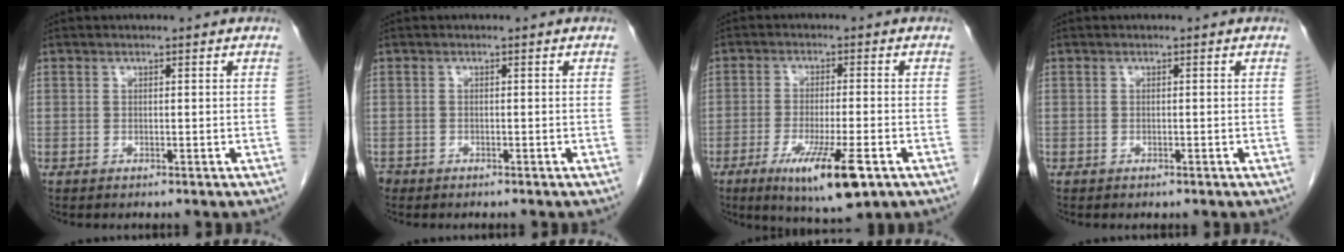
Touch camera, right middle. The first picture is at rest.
{"total": 1.4, "force": [-1.1, 0.8, 0.2], "torque": [-0.010, 0.000, -0.019]}
{"total": 10.5, "force": [-5.2, 1.2, 9.1], "torque": [-0.160, -0.029, -0.079]}
{"total": 0.0}